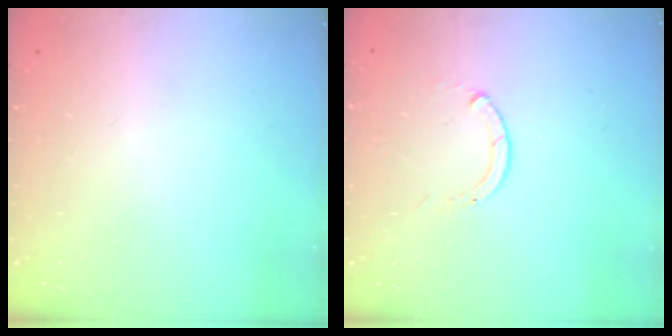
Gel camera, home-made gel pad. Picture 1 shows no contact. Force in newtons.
{"total": 0.0}